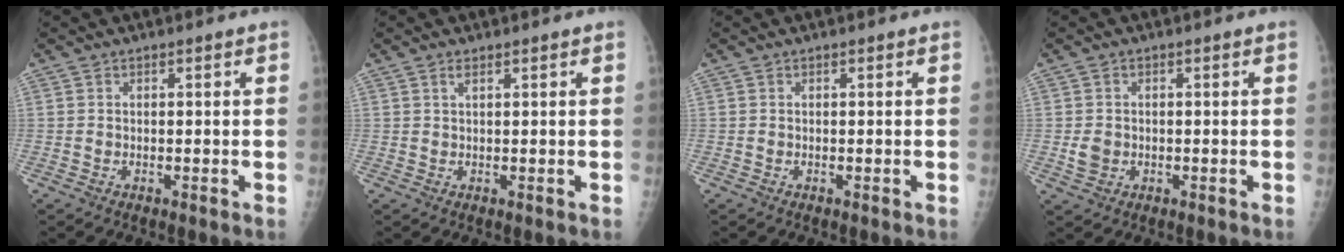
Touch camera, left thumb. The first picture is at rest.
{"total": 1.2, "force": [0.8, 0.4, 0.8], "torque": [-0.015, 0.001, 0.016]}
{"total": 0.0}
{"total": 3.0, "force": [-0.4, 2.5, 1.5], "torque": [-0.021, 0.001, -0.001]}